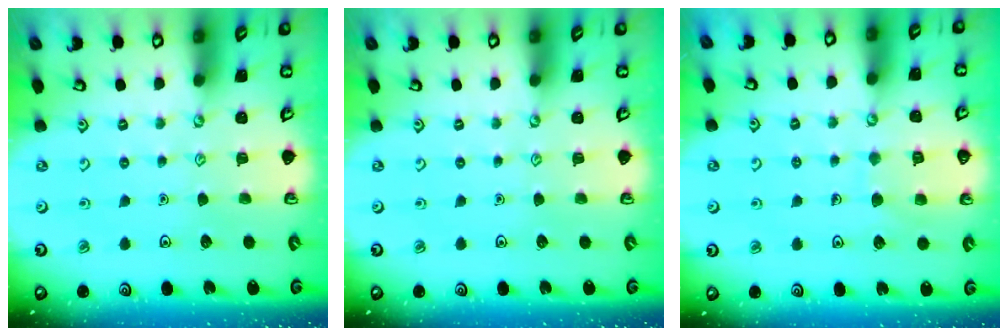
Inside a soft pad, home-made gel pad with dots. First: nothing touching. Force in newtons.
{"total": 0.0}
{"total": 7.4, "press": 7.4, "slide": 0.4}